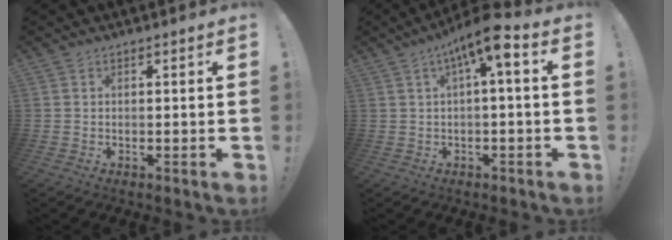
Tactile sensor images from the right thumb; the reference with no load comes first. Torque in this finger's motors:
{"motor_torque": [0.43, 0.48, 0.94, 0.13, 0.35]}